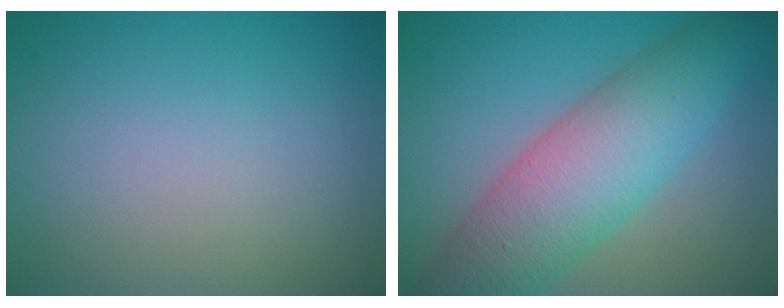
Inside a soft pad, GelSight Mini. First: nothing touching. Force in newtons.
{"total": 8.5, "press": 8.5, "slide": 0.1}